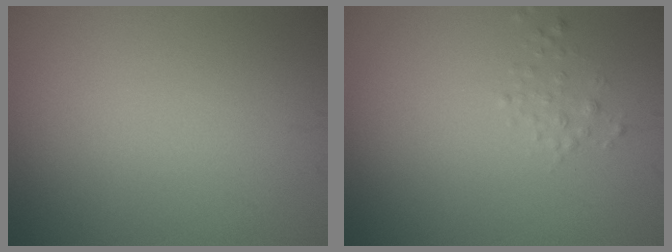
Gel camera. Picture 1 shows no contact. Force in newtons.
{"total": 0.9, "press": 0.9, "slide": 0.0}